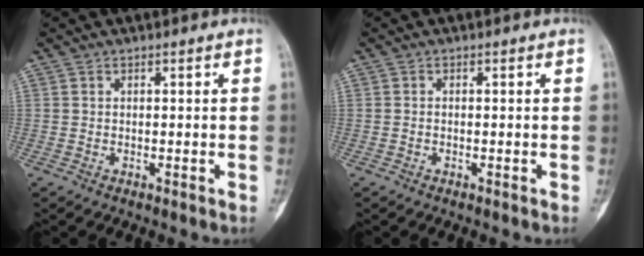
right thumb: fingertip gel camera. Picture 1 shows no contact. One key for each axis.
{"total": 0.0}